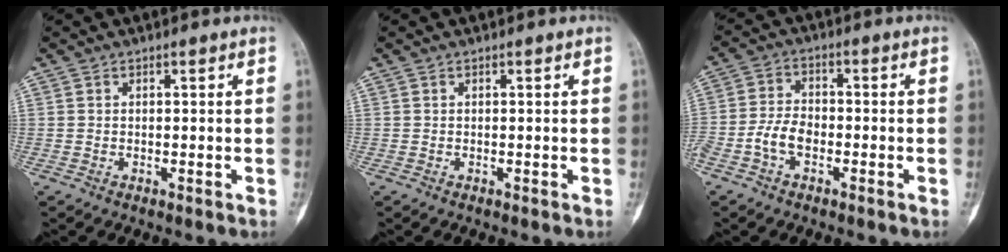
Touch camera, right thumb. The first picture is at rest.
{"total": 0.0}
{"total": 5.4, "force": [-2.2, 3.3, 3.6], "torque": [-0.069, 0.023, -0.049]}